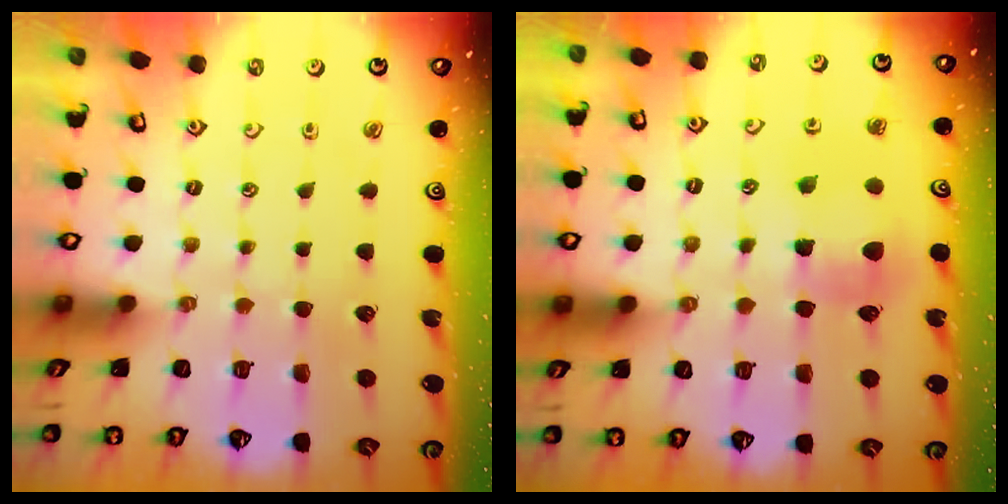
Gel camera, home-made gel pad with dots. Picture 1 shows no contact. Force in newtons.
{"total": 6.9, "press": 6.9, "slide": 0.4}